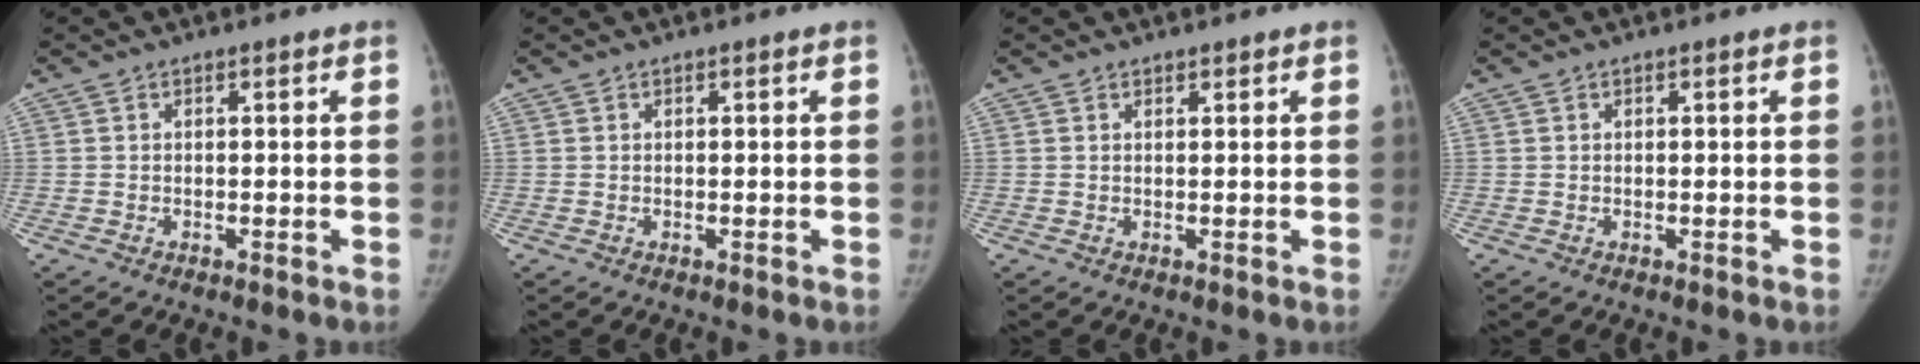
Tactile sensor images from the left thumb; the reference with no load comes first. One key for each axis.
{"total": 0.0}
{"total": 0.6, "fx": 0.5, "fy": 0.2, "fz": 0.1, "tx": -0.001, "ty": -0.005, "tz": 0.009}
{"total": 0.0}